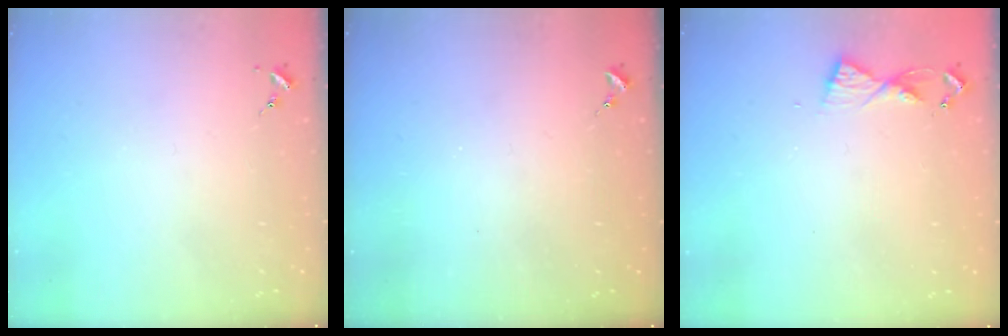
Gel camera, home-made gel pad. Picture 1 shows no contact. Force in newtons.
{"total": 0.0}
{"total": 5.5, "press": 5.4, "slide": 0.6}